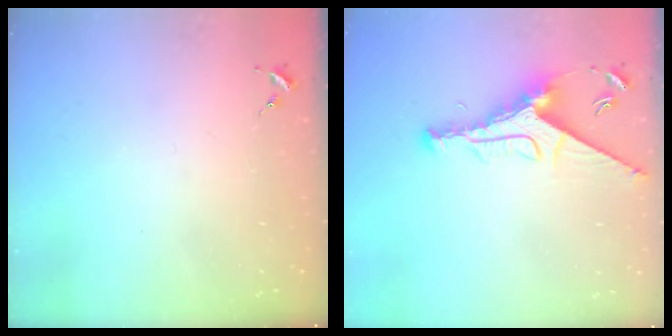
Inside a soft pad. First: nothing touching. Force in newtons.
{"total": 11.3, "press": 11.3, "slide": 1.3}